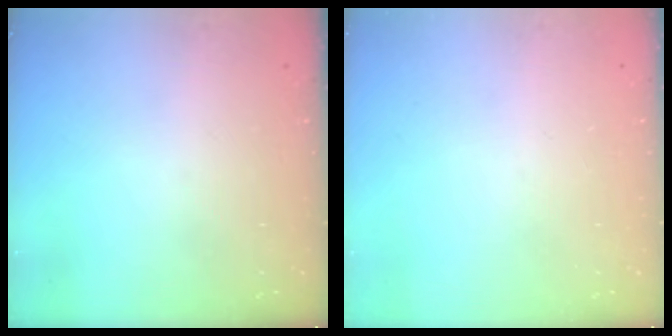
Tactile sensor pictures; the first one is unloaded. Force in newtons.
{"total": 0.0}